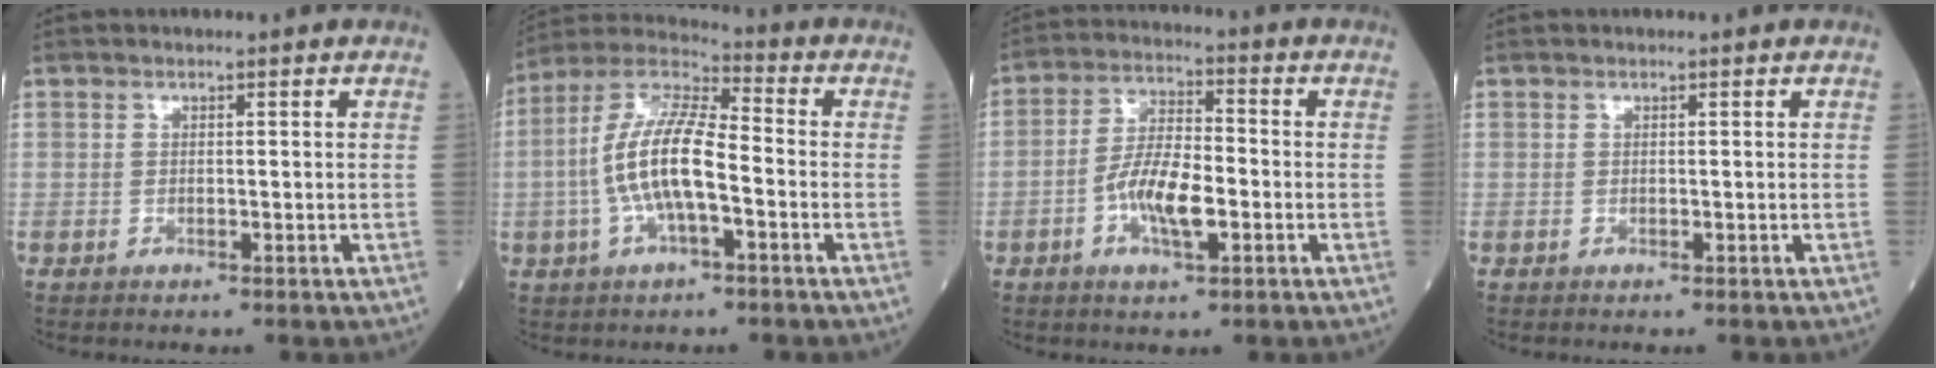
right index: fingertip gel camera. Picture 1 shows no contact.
{"total": 12.3, "force": [-2.1, 3.4, 11.6], "torque": [-0.247, 0.016, -0.042]}
{"total": 8.3, "force": [-2.5, 2.4, 7.5], "torque": [-0.153, 0.004, -0.049]}
{"total": 0.0}